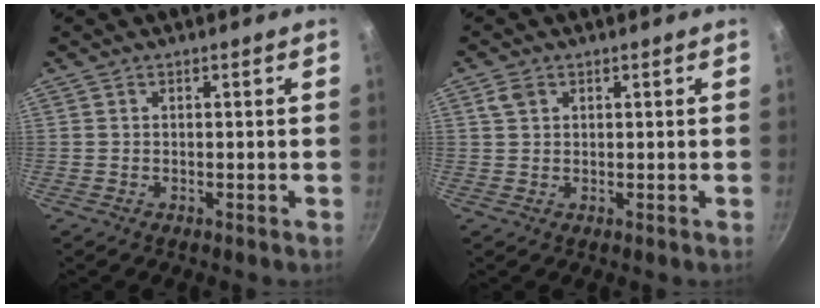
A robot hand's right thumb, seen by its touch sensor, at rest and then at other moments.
{"total": 2.4, "force": [1.1, 1.7, 1.3], "torque": [-0.019, 0.001, 0.022]}